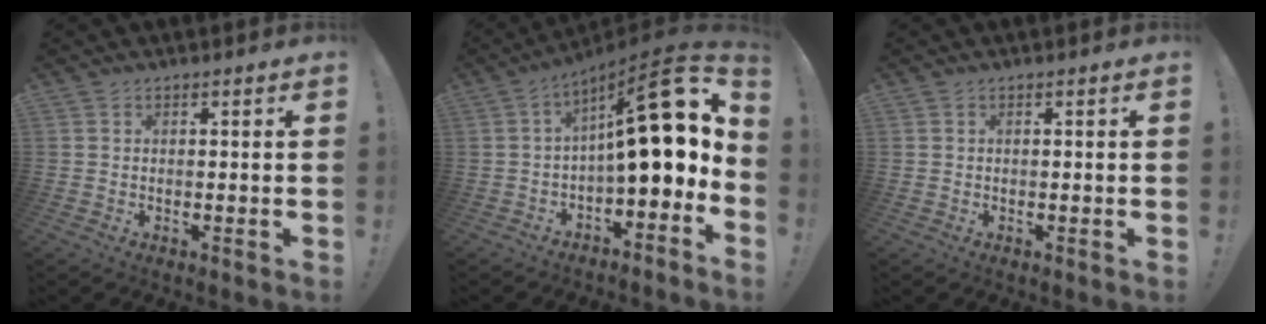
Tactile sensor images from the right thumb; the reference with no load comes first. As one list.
[{"total": 19.9, "force": [3.1, 5.7, 18.8], "torque": [-0.278, -0.018, 0.048]}, {"total": 0.0}]